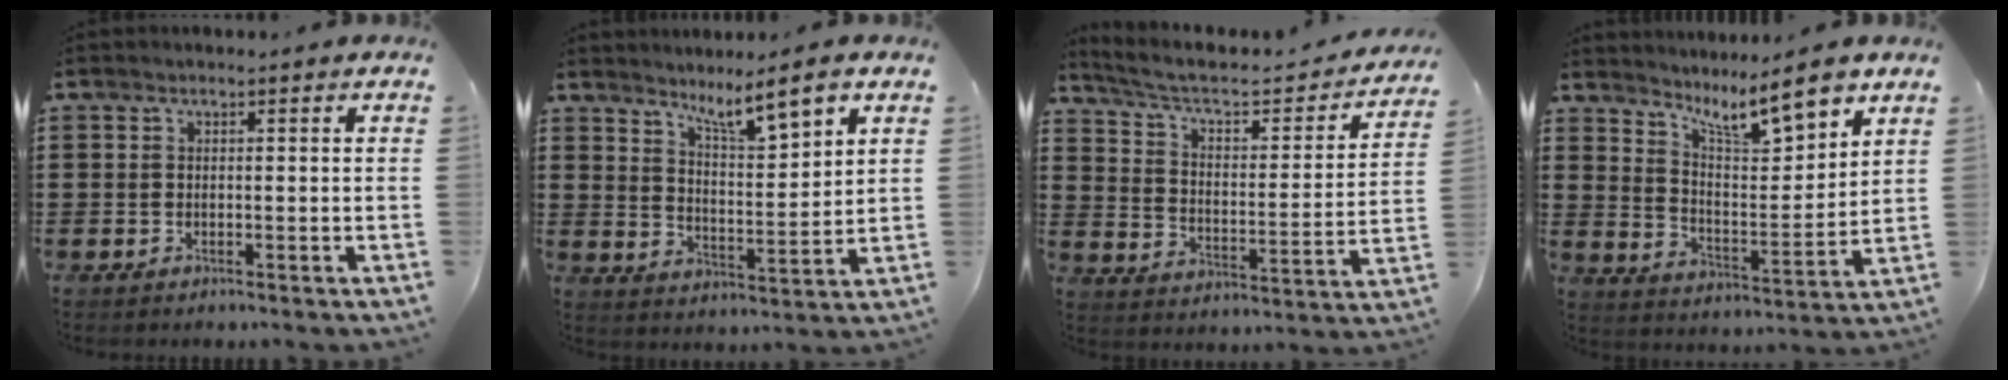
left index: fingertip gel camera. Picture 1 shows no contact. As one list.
[{"total": 6.4, "force": [4.9, 0.6, 4.0], "torque": [-0.078, -0.025, 0.078]}, {"total": 4.8, "force": [3.8, 1.3, 2.7], "torque": [-0.073, -0.031, 0.055]}, {"total": 8.7, "force": [7.3, 1.6, 4.5], "torque": [-0.079, -0.046, 0.122]}]